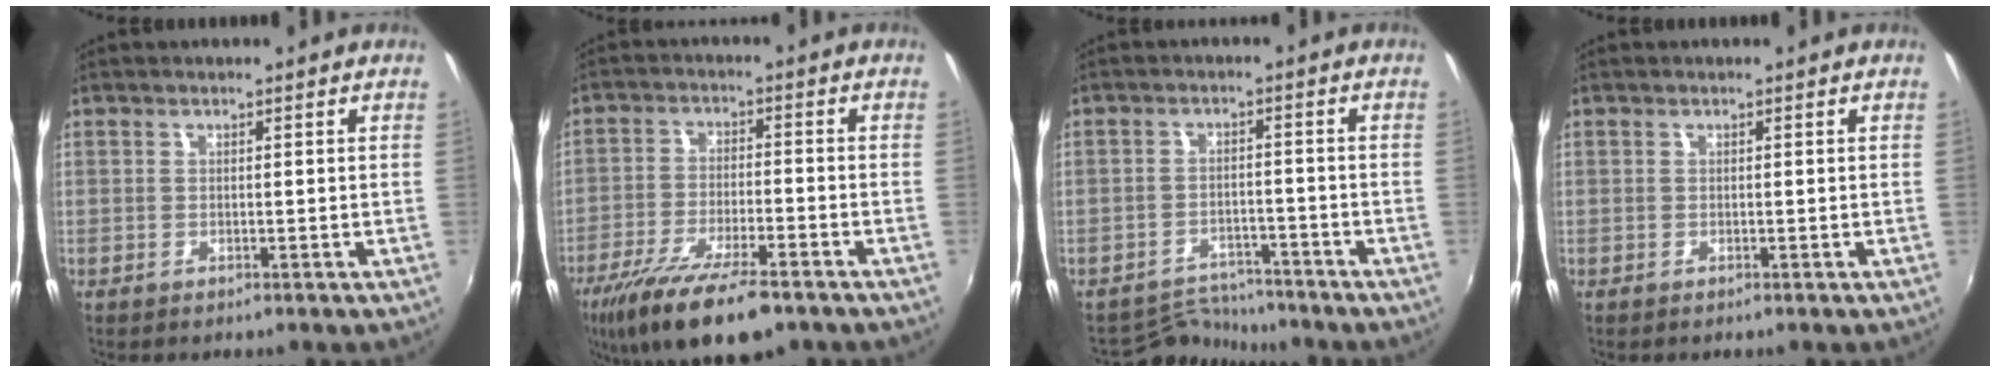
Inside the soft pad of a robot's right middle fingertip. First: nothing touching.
{"total": 14.9, "force": [-10.5, 3.7, 9.9], "torque": [-0.205, -0.042, -0.181]}
{"total": 5.8, "force": [-5.6, 1.1, -0.7], "torque": [-0.004, 0.007, -0.092]}
{"total": 0.0}